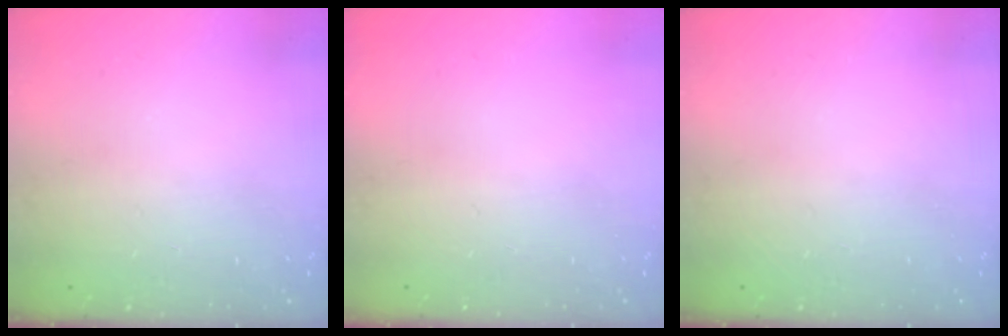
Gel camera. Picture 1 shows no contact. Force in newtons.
{"total": 0.0}
{"total": 0.0}